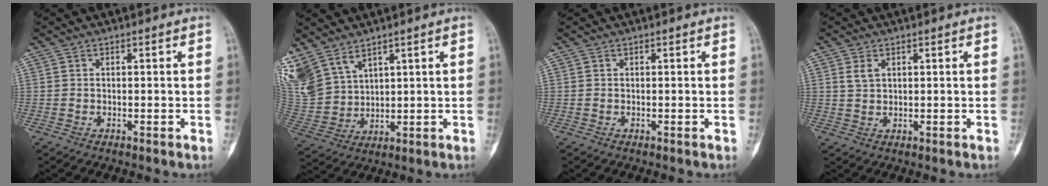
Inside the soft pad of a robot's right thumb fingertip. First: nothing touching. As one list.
[{"total": 13.4, "force": [8.7, 7.8, 6.6], "torque": [-0.157, -0.022, 0.196]}, {"total": 0.0}, {"total": 2.5, "force": [1.1, 1.6, 1.6], "torque": [-0.028, -0.001, 0.026]}]